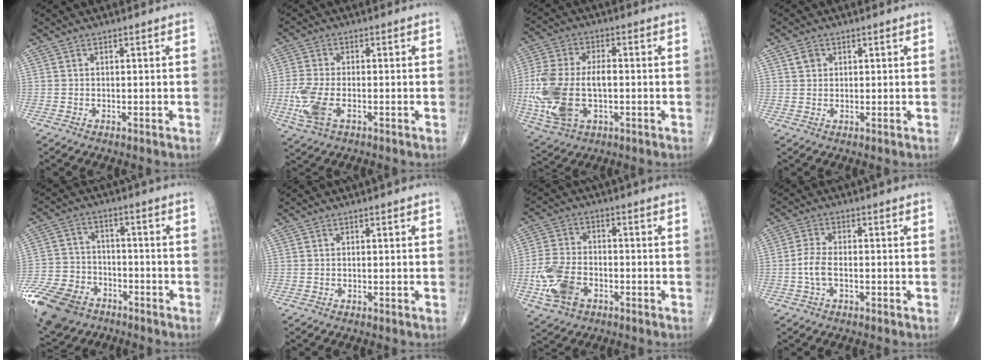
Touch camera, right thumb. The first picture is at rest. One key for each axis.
{"total": 7.6, "fx": -2.2, "fy": 3.8, "fz": 6.2, "tx": -0.155, "ty": -0.002, "tz": -0.043}
{"total": 17.0, "fx": -2.3, "fy": 9.7, "fz": 13.8, "tx": -0.313, "ty": 0.006, "tz": -0.034}
{"total": 2.1, "fx": 0.9, "fy": 1.7, "fz": 0.8, "tx": -0.007, "ty": -0.002, "tz": 0.014}
{"total": 17.2, "fx": -10.1, "fy": 11.3, "fz": 8.1, "tx": -0.174, "ty": 0.029, "tz": -0.178}
{"total": 0.0}
{"total": 10.4, "fx": -3.8, "fy": 6.7, "fz": 7.1, "tx": -0.150, "ty": 0.013, "tz": -0.073}
{"total": 4.0, "fx": -1.1, "fy": 2.0, "fz": 3.3, "tx": -0.077, "ty": 0.011, "tz": -0.025}